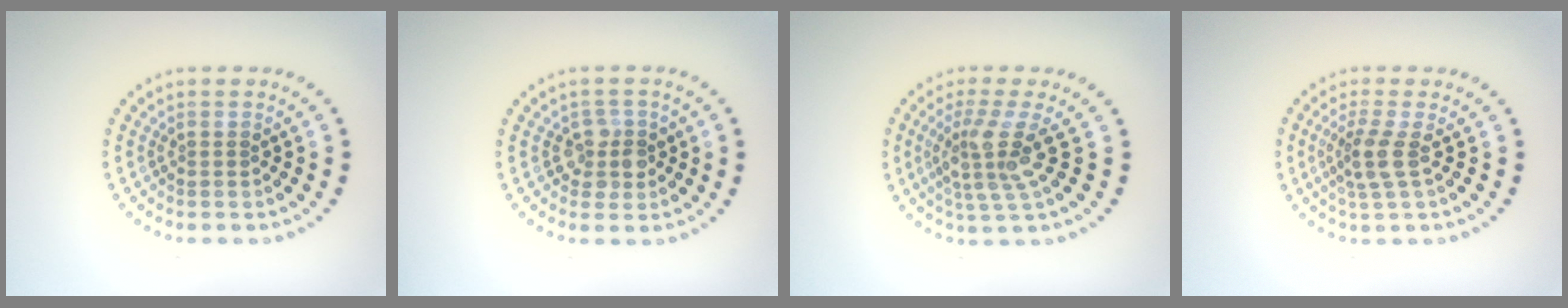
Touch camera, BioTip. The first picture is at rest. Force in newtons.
{"total": 2.3, "press": 2.1, "slide": 1.1}
{"total": 4.0, "press": 3.0, "slide": 2.6}
{"total": 2.5, "press": 2.0, "slide": 1.6}